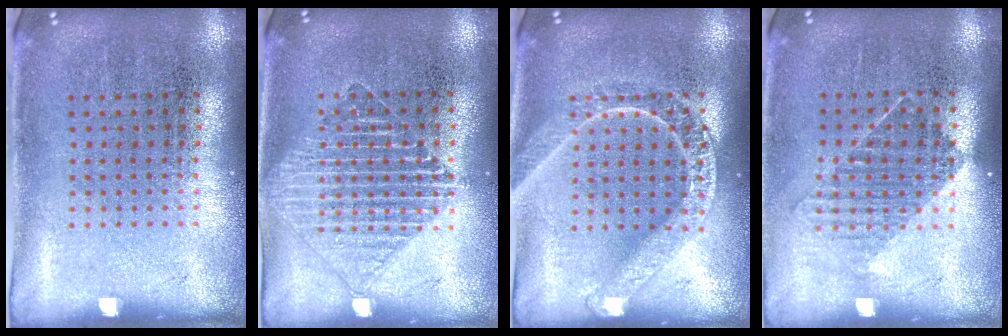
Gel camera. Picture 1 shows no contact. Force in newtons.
{"total": 1.4, "press": 1.3, "slide": 0.3}
{"total": 2.8, "press": 2.8, "slide": 0.4}
{"total": 1.2, "press": 1.0, "slide": 0.7}